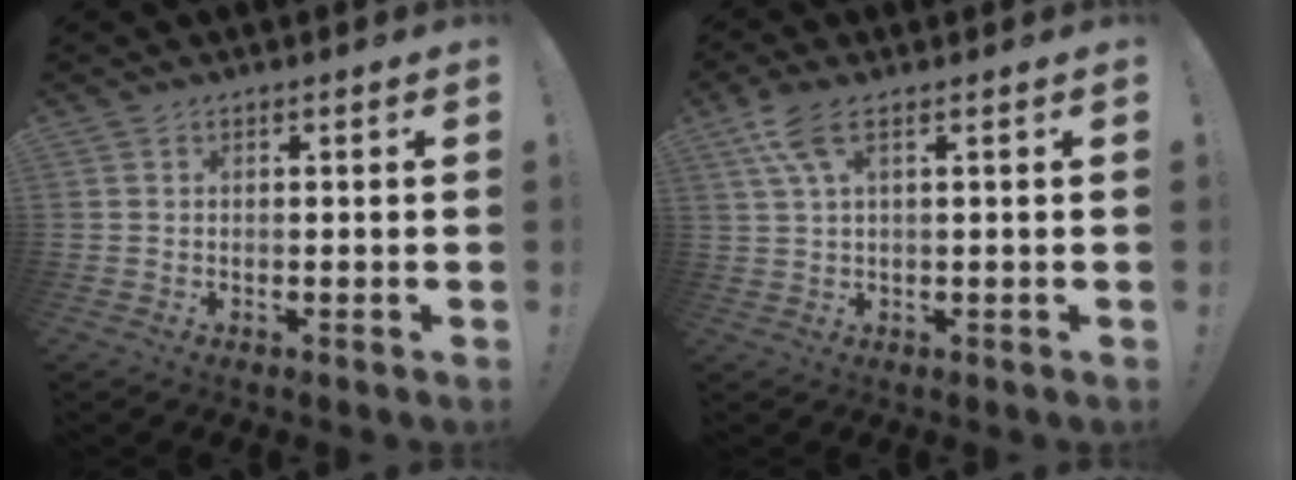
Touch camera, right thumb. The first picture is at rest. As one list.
[{"total": 6.4, "force": [3.3, 1.9, 5.2], "torque": [-0.096, -0.007, 0.060]}]